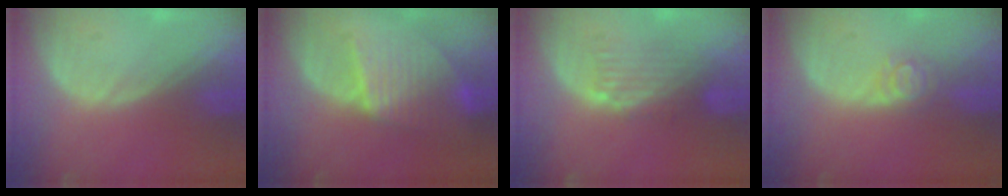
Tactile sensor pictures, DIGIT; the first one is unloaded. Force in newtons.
{"total": 7.4, "press": 7.4, "slide": 0.2}
{"total": 5.1, "press": 4.3, "slide": 2.7}
{"total": 2.9, "press": 2.9, "slide": 0.3}